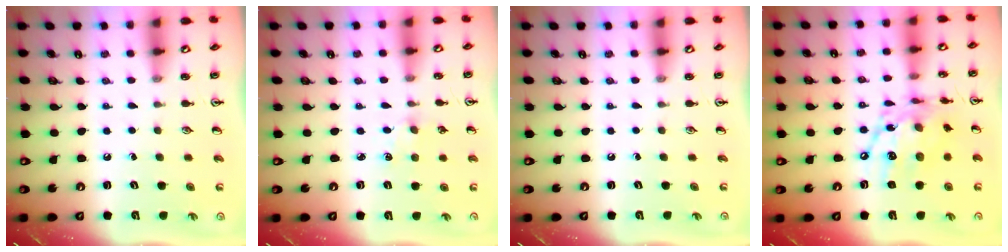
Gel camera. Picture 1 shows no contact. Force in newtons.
{"total": 2.0, "press": 2.0, "slide": 0.3}
{"total": 0.0}
{"total": 13.3, "press": 13.3, "slide": 1.2}